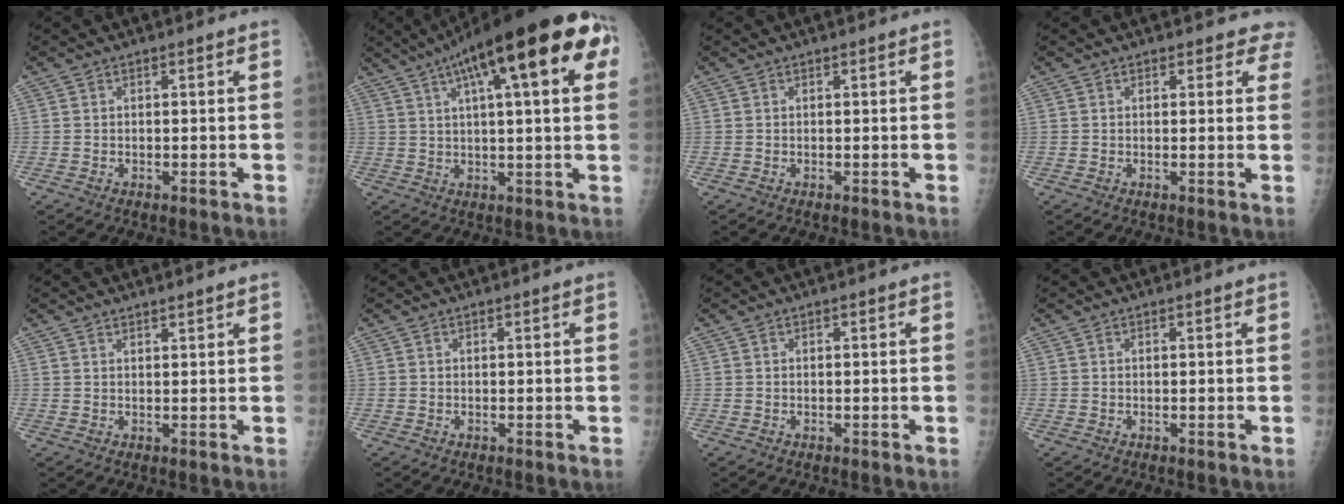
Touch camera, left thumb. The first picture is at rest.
{"total": 23.8, "force": [9.6, 6.5, 20.8], "torque": [-0.307, 0.027, 0.134]}
{"total": 0.0}
{"total": 3.2, "force": [2.7, 1.7, 0.4], "torque": [0.032, -0.011, 0.009]}
{"total": 1.2, "force": [1.1, 0.0, 0.4], "torque": [-0.002, -0.008, 0.021]}
{"total": 0.0}
{"total": 0.0}
{"total": 0.0}